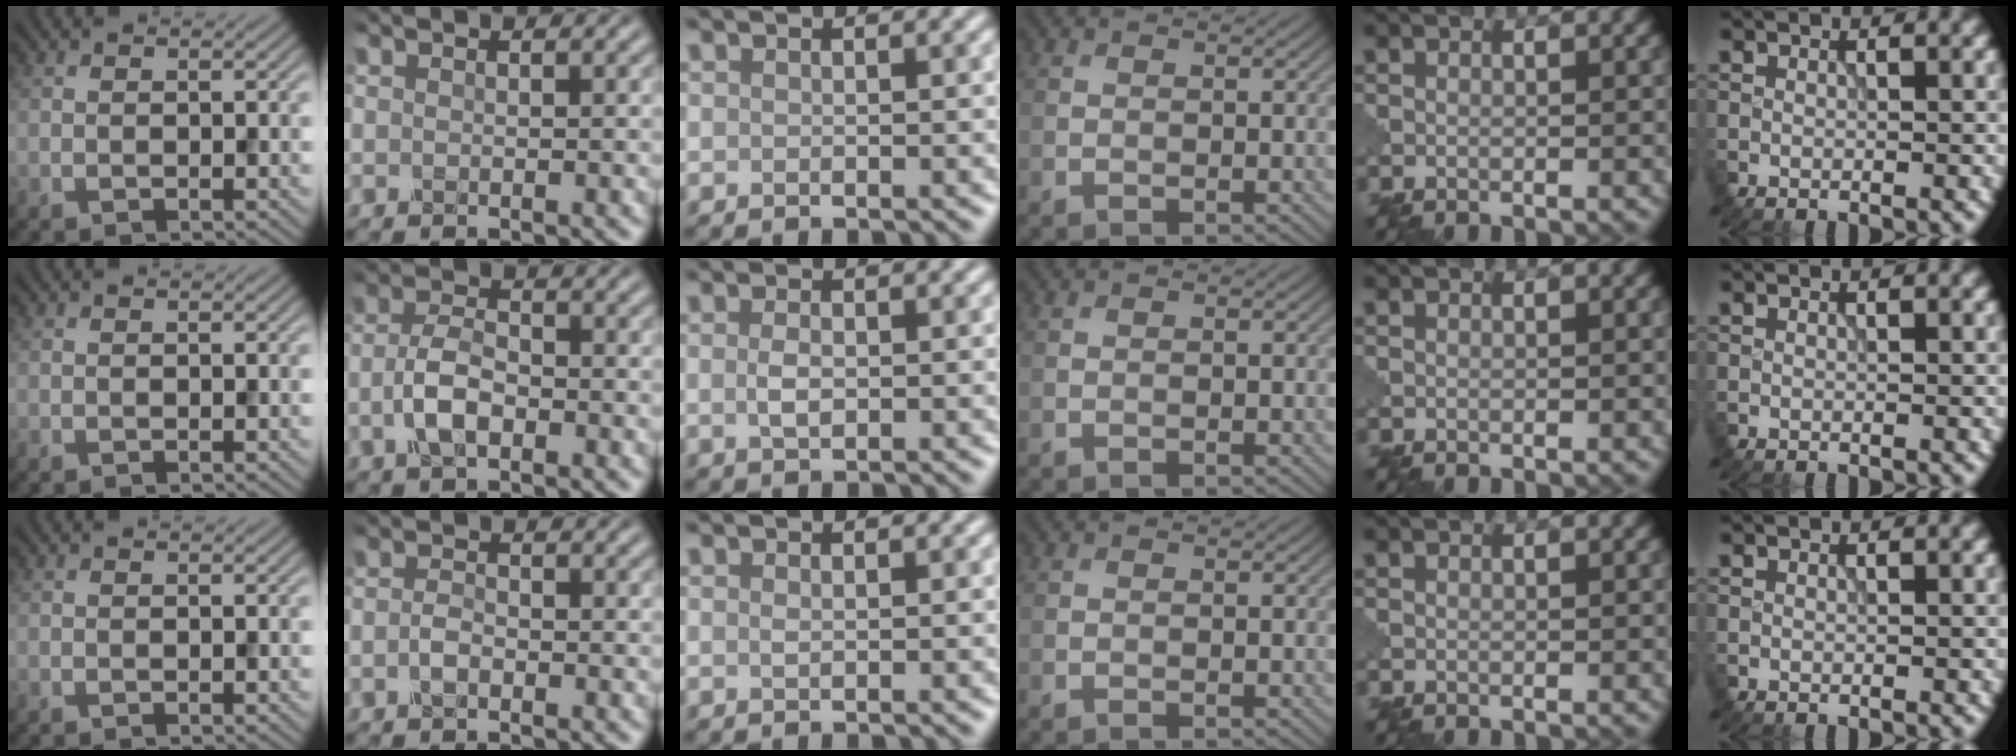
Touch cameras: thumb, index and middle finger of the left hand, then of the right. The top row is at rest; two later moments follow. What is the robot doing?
{"motion": "close", "object": "eyeshadow palette"}